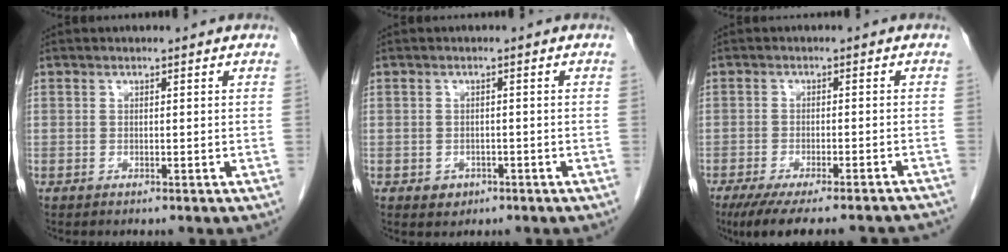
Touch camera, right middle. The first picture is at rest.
{"total": 1.9, "force": [-0.9, 1.6, 0.5], "torque": [-0.007, 0.005, -0.005]}
{"total": 17.6, "force": [-15.7, 2.4, 7.6], "torque": [-0.095, -0.023, -0.200]}